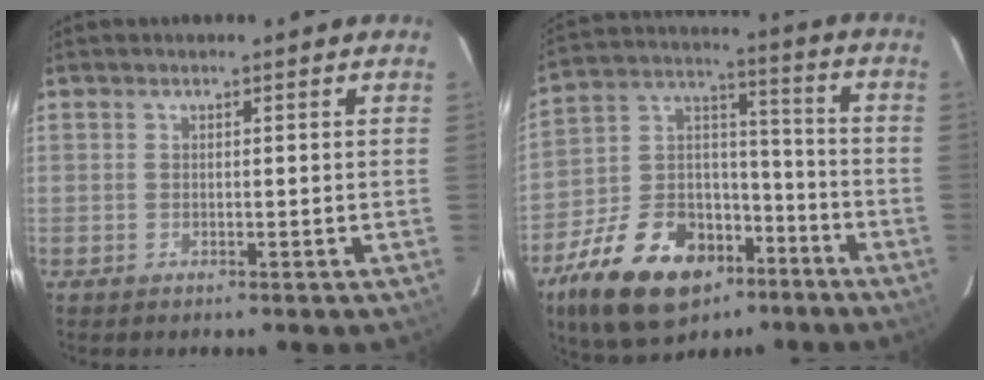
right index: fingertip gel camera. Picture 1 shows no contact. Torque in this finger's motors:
{"motor_torque": [0.95, -1.19, 0.60, 0.06]}